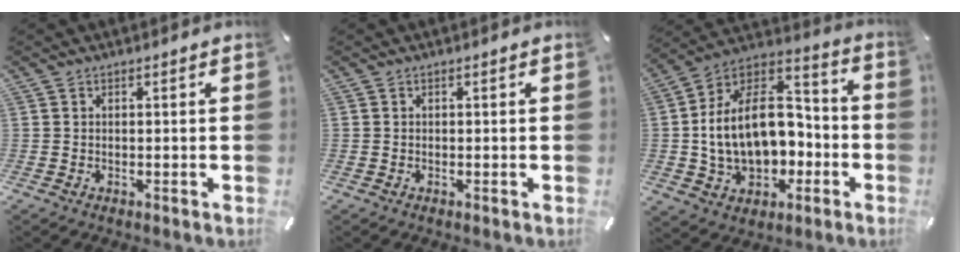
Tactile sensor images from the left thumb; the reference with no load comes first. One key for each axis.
{"total": 0.0}
{"total": 19.8, "fx": -1.8, "fy": 14.6, "fz": 13.3, "tx": -0.234, "ty": 0.006, "tz": -0.022}